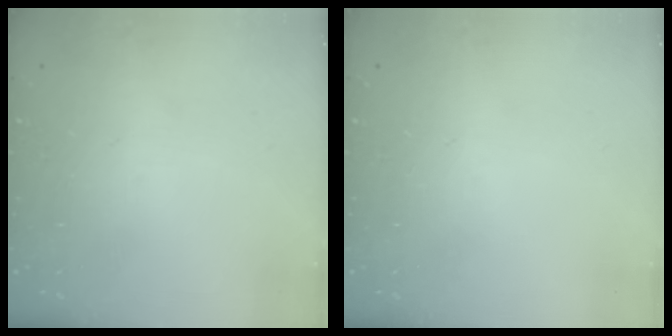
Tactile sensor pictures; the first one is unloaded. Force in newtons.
{"total": 0.0}